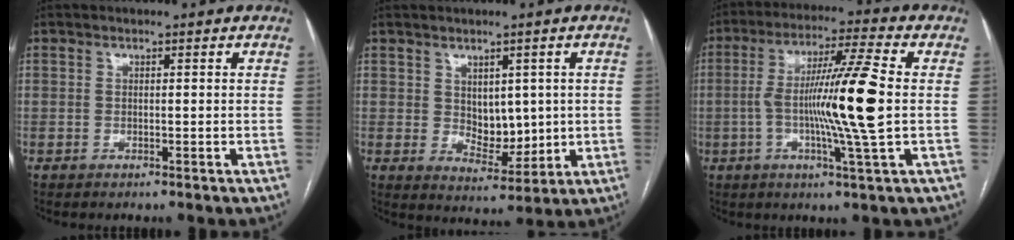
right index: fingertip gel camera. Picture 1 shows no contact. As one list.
[{"total": 6.4, "force": [0.9, 3.9, 4.9], "torque": [-0.072, -0.001, 0.033]}, {"total": 14.0, "force": [-0.8, -1.1, 14.0], "torque": [-0.255, -0.001, -0.020]}]